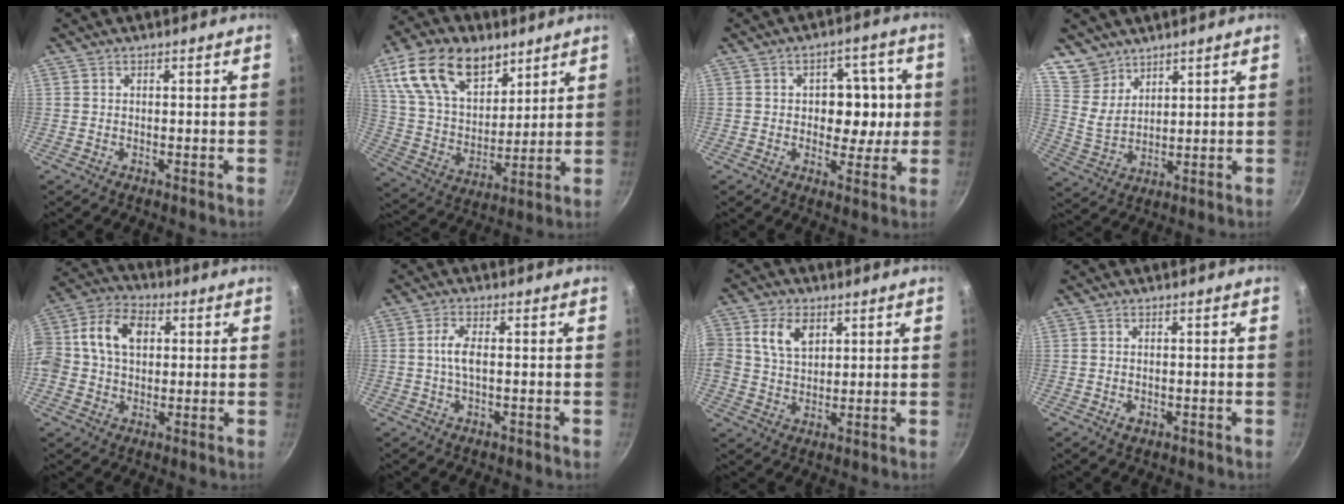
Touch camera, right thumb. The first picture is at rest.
{"total": 20.8, "force": [11.2, 12.7, 12.2], "torque": [-0.190, -0.041, 0.205]}
{"total": 9.5, "force": [0.4, 7.1, 6.3], "torque": [-0.037, 0.007, 0.003]}
{"total": 7.4, "force": [6.0, 4.2, 1.1], "torque": [-0.004, -0.023, 0.127]}
{"total": 16.2, "force": [2.6, 11.9, 10.7], "torque": [-0.198, 0.035, 0.026]}
{"total": 4.1, "force": [-0.1, 1.7, 3.7], "torque": [-0.080, 0.006, -0.008]}
{"total": 8.0, "force": [2.9, 5.7, 4.9], "torque": [-0.076, -0.003, 0.049]}
{"total": 1.5, "force": [-0.5, 1.1, 1.0], "torque": [-0.016, -0.002, -0.008]}